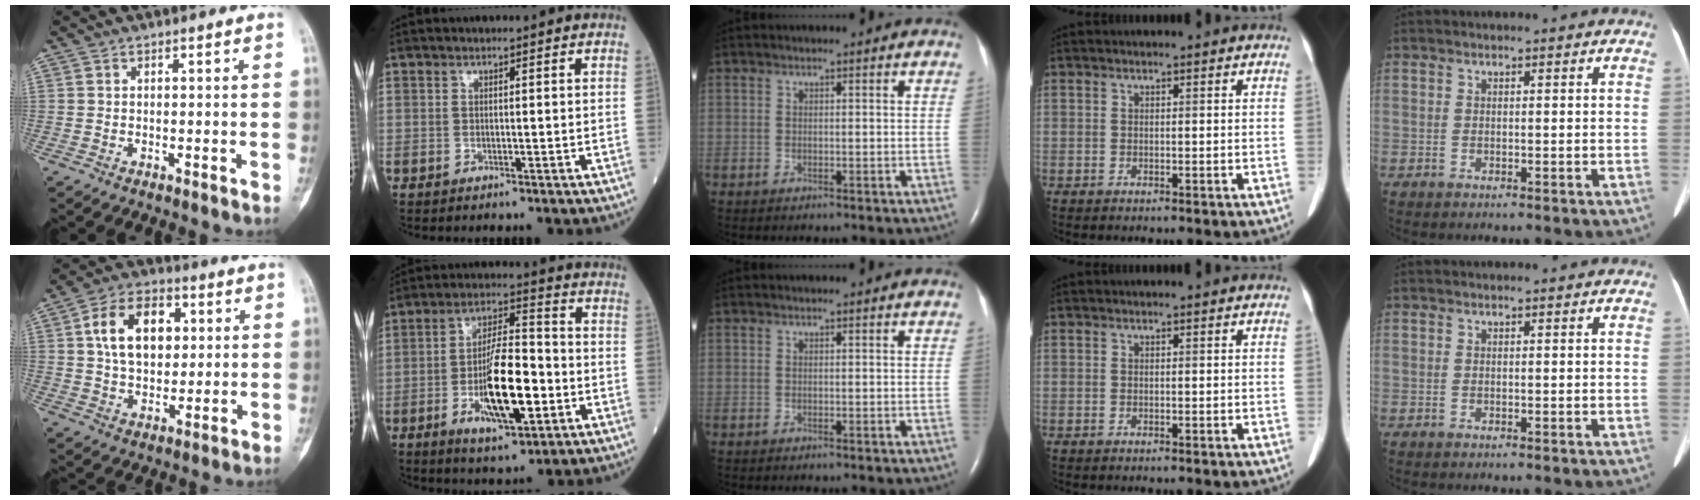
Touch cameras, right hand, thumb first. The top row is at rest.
{"thumb": {"total": 13.4, "force": [3.1, 8.8, 9.5], "torque": [-0.131, 0.002, 0.049]}, "index": {"total": 13.2, "force": [-3.7, 3.5, 12.2], "torque": [-0.224, -0.003, -0.060]}}